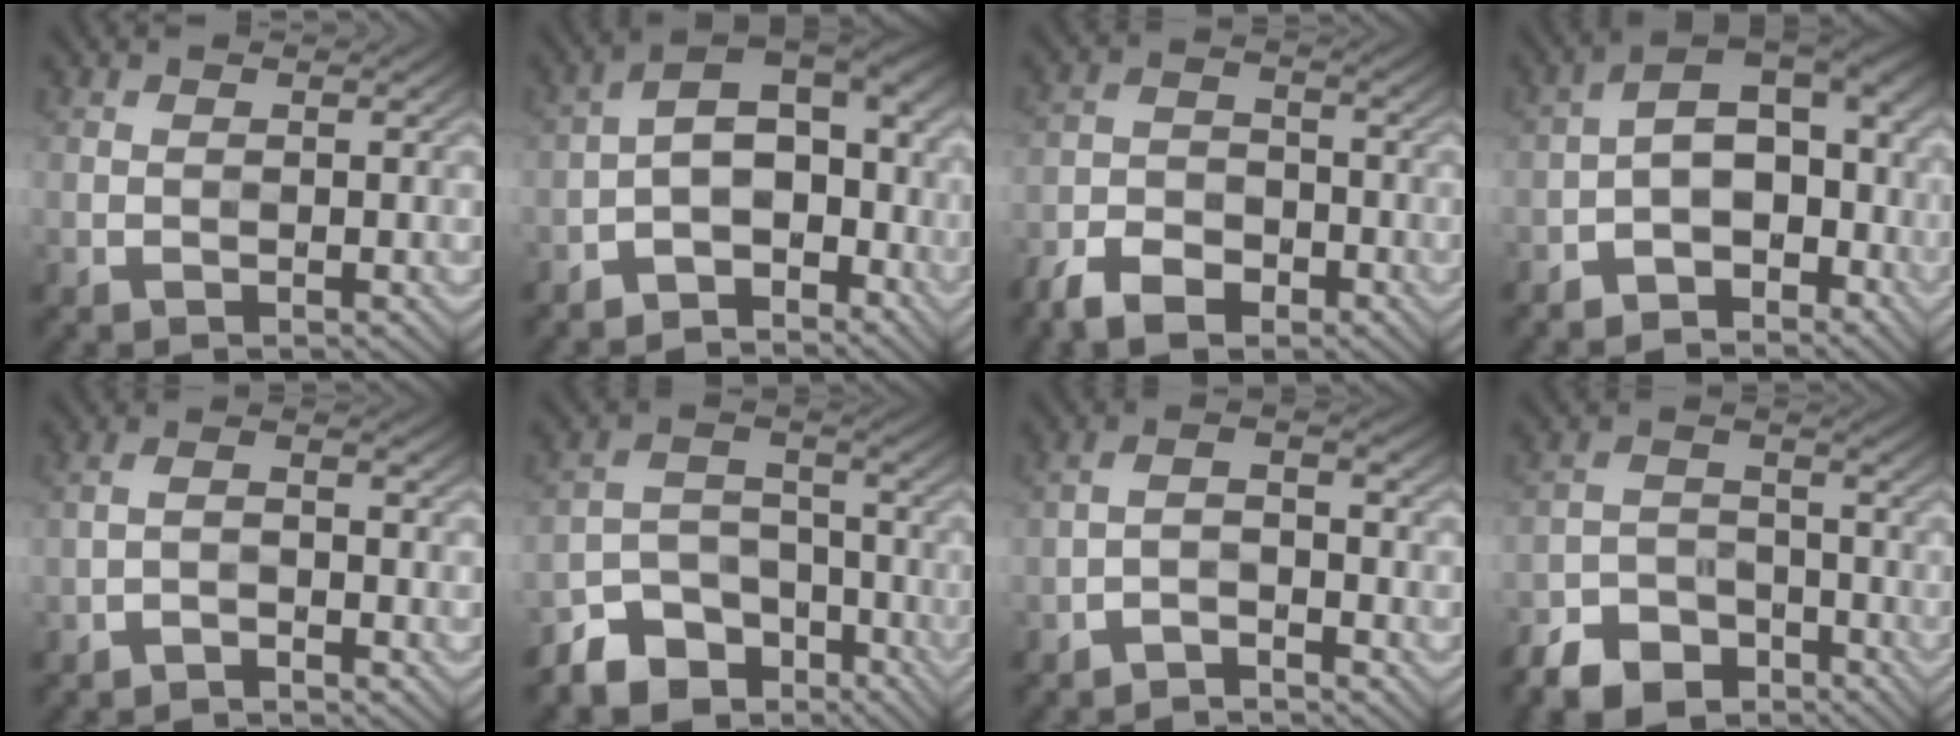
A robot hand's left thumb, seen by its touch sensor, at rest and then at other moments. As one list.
[{"total": 9.1, "force": [-4.4, 4.8, 6.4], "torque": [-0.090, 0.004, -0.087]}, {"total": 6.9, "force": [-4.9, 3.6, 3.3], "torque": [-0.067, -0.006, -0.104]}, {"total": 9.0, "force": [-4.2, 4.8, 6.3], "torque": [-0.090, 0.000, -0.078]}, {"total": 2.3, "force": [-1.8, 0.5, 1.4], "torque": [-0.032, 0.004, -0.043]}, {"total": 9.9, "force": [-7.1, 5.8, 3.7], "torque": [-0.075, -0.009, -0.123]}, {"total": 3.5, "force": [-2.9, 0.7, 1.9], "torque": [-0.039, 0.004, -0.064]}, {"total": 8.6, "force": [-6.6, 4.3, 3.4], "torque": [-0.070, -0.011, -0.125]}]